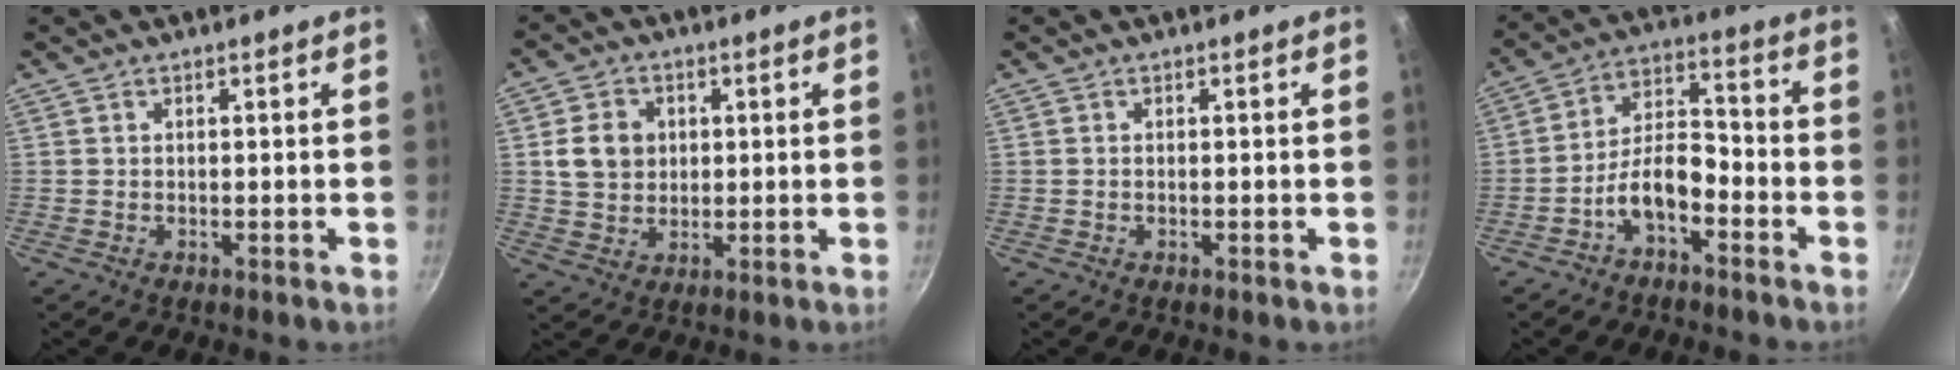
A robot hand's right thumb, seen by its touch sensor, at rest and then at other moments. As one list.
[{"total": 7.6, "force": [1.3, 6.4, 3.8], "torque": [-0.045, 0.004, 0.019]}, {"total": 0.0}, {"total": 8.6, "force": [-4.7, 4.1, 6.0], "torque": [-0.095, 0.056, -0.089]}]